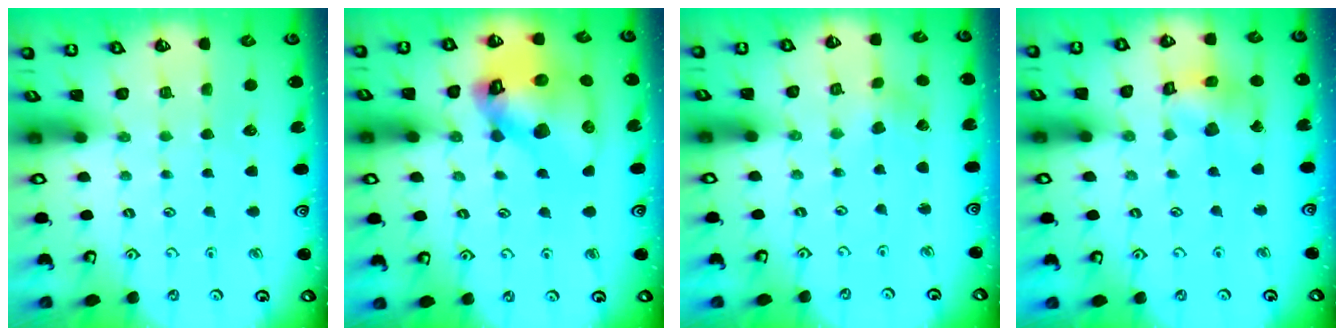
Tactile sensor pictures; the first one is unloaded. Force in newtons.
{"total": 20.9, "press": 20.7, "slide": 2.7}
{"total": 0.0}
{"total": 11.8, "press": 11.7, "slide": 1.4}